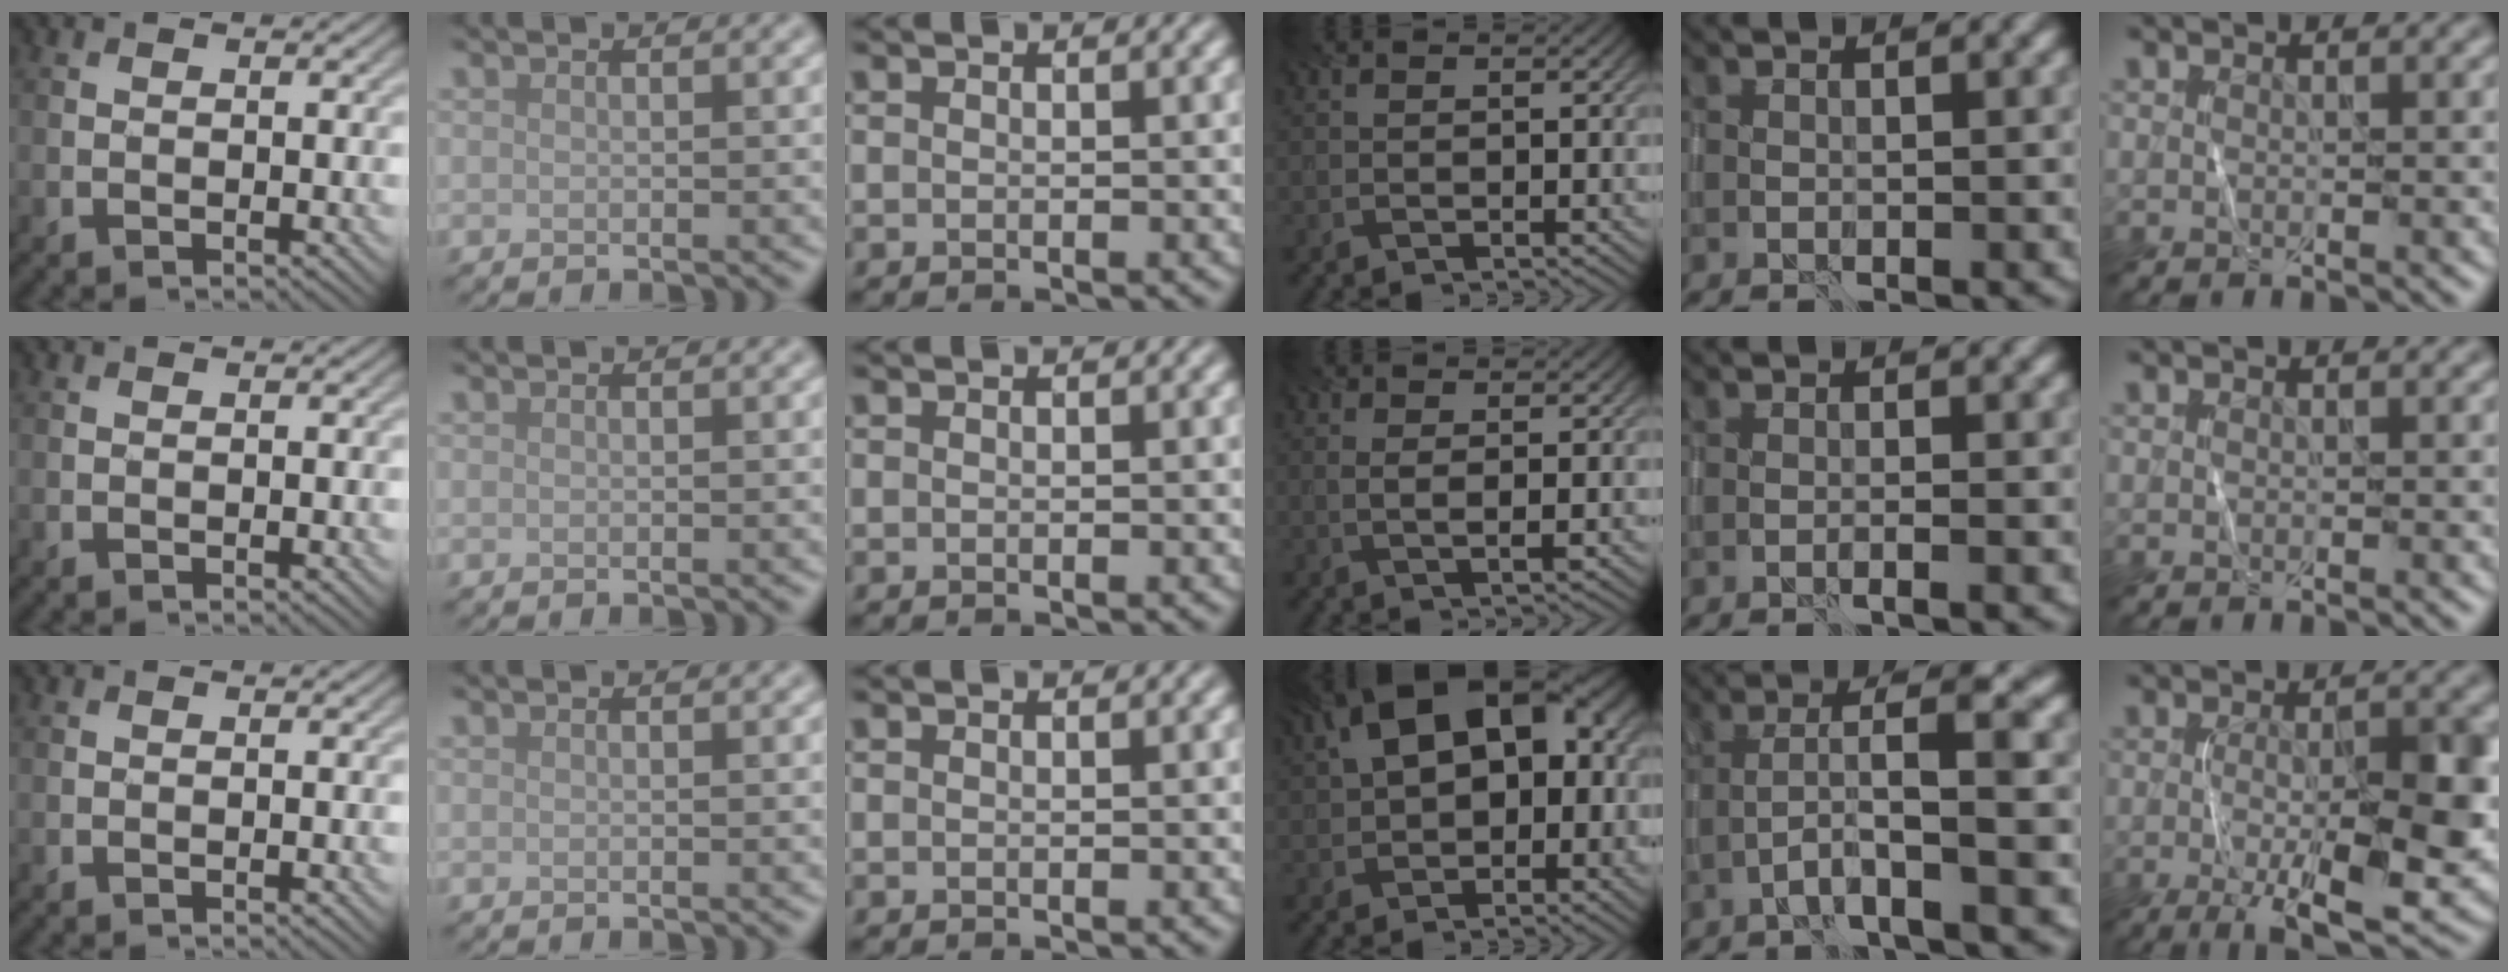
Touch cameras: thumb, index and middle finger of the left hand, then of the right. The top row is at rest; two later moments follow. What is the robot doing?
{"motion": "wrap", "object": "sponge"}